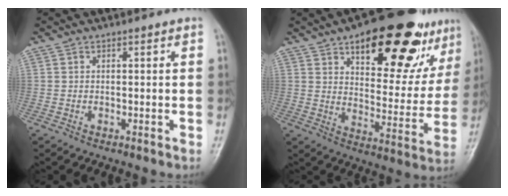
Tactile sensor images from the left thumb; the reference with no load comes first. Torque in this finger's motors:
{"motor_torque": [1.56, 1.50, 1.50, -1.27, 0.24]}